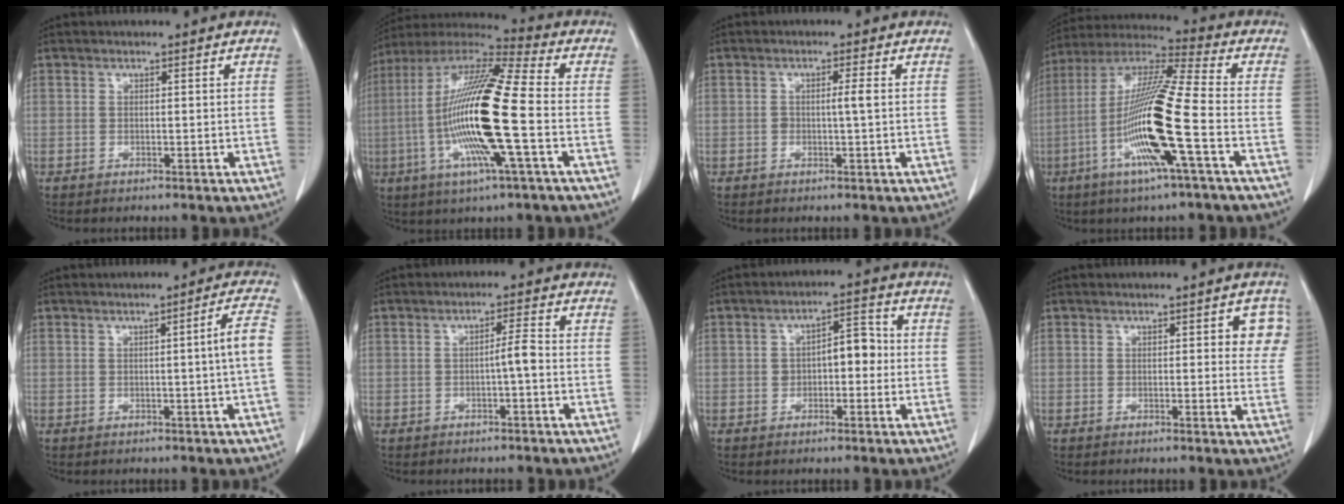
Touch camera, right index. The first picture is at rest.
{"total": 19.8, "force": [-3.2, 1.1, 19.5], "torque": [-0.394, -0.008, -0.070]}
{"total": 1.9, "force": [0.0, 0.0, 1.9], "torque": [-0.035, 0.000, -0.001]}
{"total": 17.1, "force": [-4.9, -0.4, 16.4], "torque": [-0.328, -0.011, -0.104]}
{"total": 4.1, "force": [-0.3, -1.0, 4.0], "torque": [-0.054, -0.001, -0.003]}
{"total": 2.5, "force": [-0.7, -0.2, 2.4], "torque": [-0.036, 0.002, -0.012]}
{"total": 5.2, "force": [-0.1, 2.6, 4.5], "torque": [-0.067, 0.028, -0.003]}
{"total": 4.2, "force": [1.5, 1.6, 3.6], "torque": [-0.024, 0.000, 0.009]}